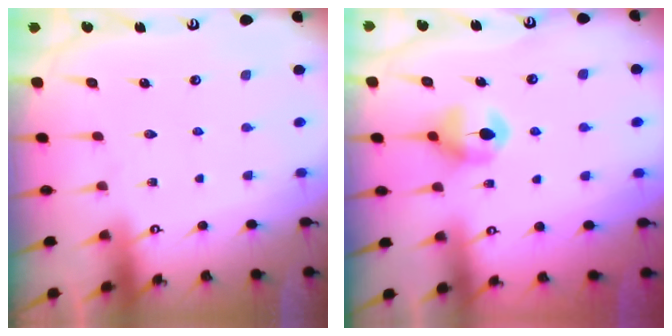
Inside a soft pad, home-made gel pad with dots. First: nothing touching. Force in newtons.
{"total": 7.3, "press": 7.3, "slide": 0.5}